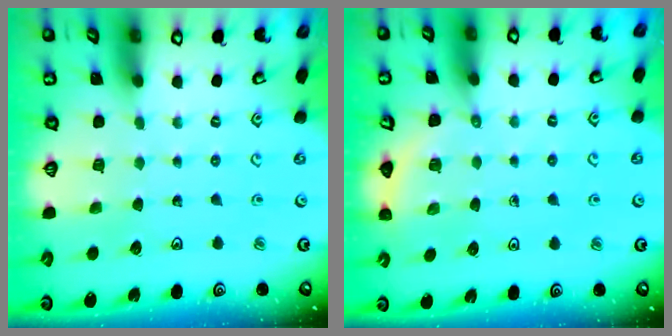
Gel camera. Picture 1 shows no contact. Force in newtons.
{"total": 3.5, "press": 3.5, "slide": 0.6}